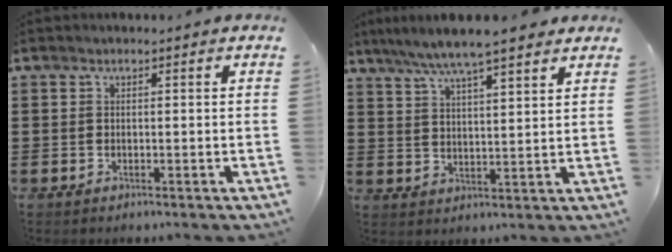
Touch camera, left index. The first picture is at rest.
{"total": 6.2, "force": [5.2, 0.3, 3.3], "torque": [-0.081, -0.014, 0.089]}